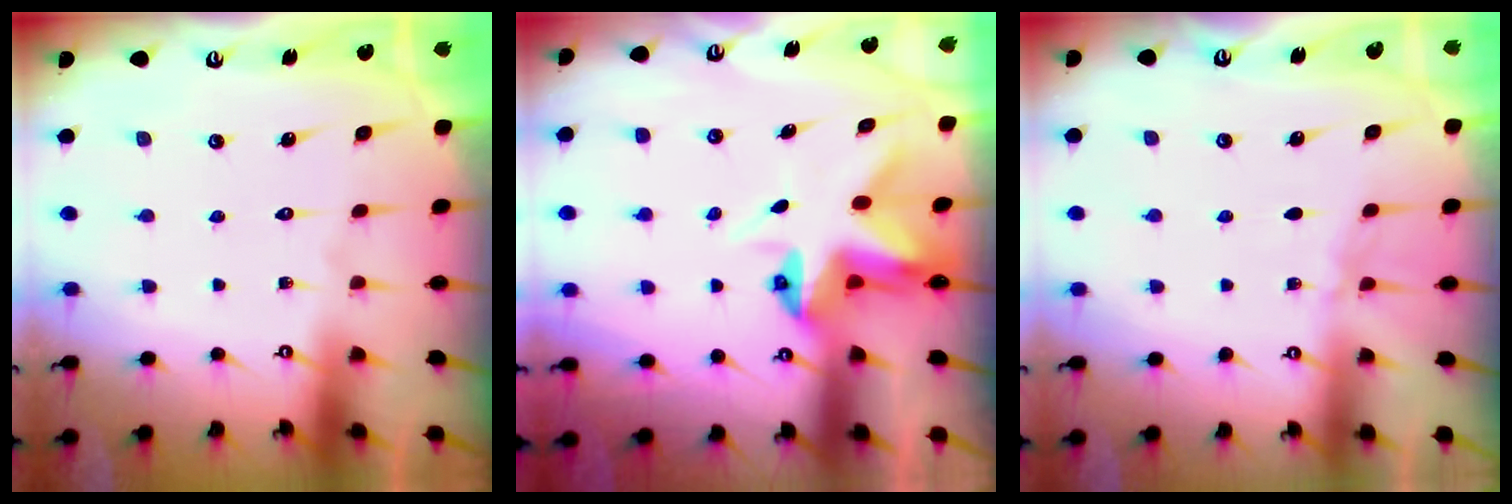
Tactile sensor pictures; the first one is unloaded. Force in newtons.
{"total": 4.1, "press": 4.1, "slide": 0.2}
{"total": 2.5, "press": 2.5, "slide": 0.5}